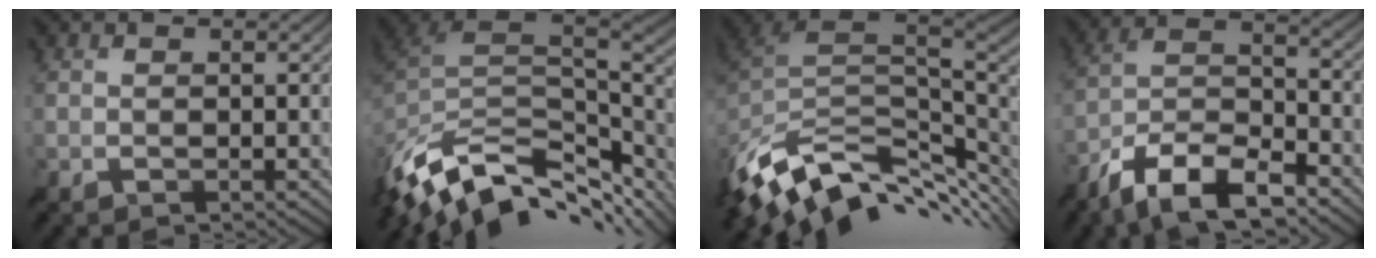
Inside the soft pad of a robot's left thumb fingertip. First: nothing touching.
{"total": 13.4, "force": [-7.6, 6.6, 9.0], "torque": [-0.217, -0.015, -0.126]}
{"total": 13.1, "force": [-4.5, 7.2, 9.9], "torque": [-0.224, -0.016, -0.072]}
{"total": 11.3, "force": [-8.1, 3.7, 7.0], "torque": [-0.124, 0.006, -0.169]}